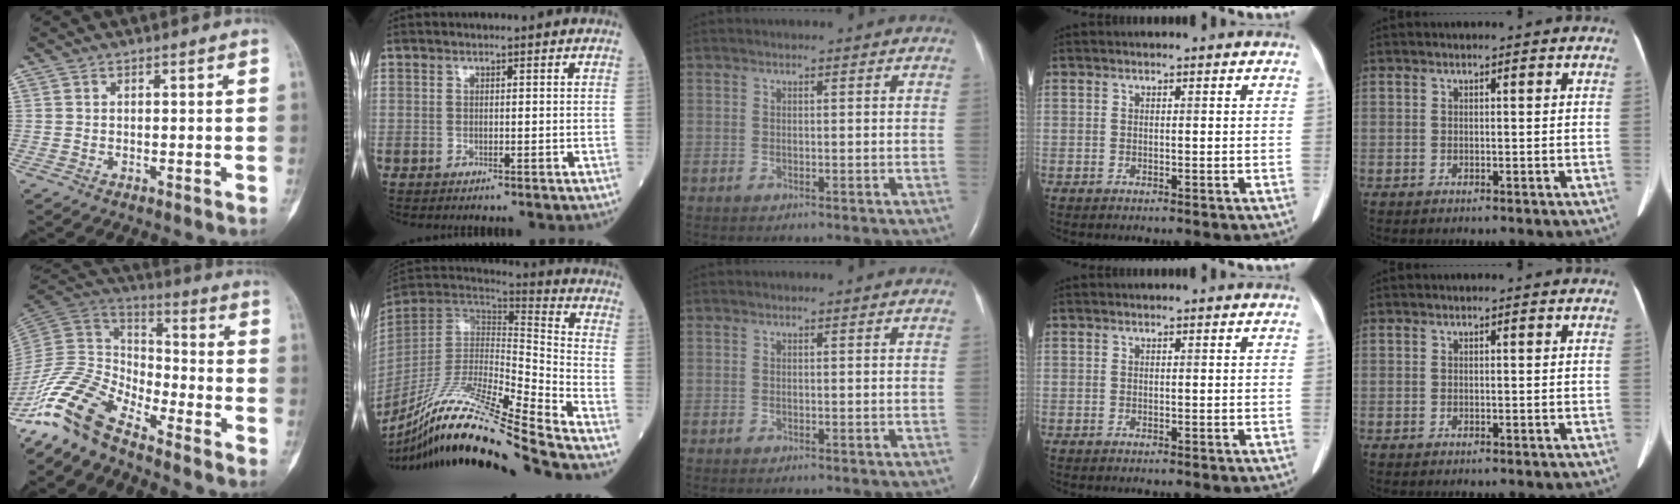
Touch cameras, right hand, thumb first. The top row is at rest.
{"thumb": {"total": 13.8, "force": [-10.9, 5.3, 6.7], "torque": [-0.130, 0.086, -0.223]}, "index": {"total": 22.9, "force": [-18.7, -1.6, 13.1], "torque": [-0.252, -0.037, -0.344]}}